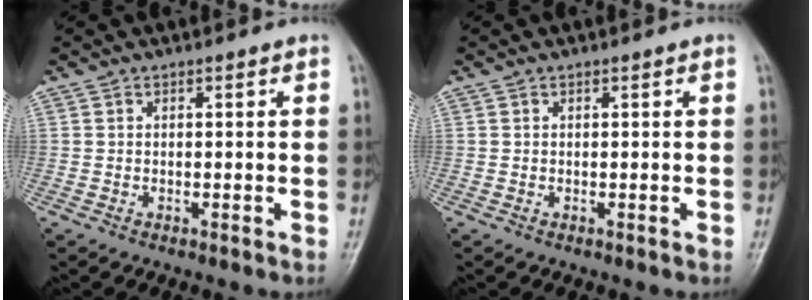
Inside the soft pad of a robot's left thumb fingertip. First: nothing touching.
{"total": 0.0}